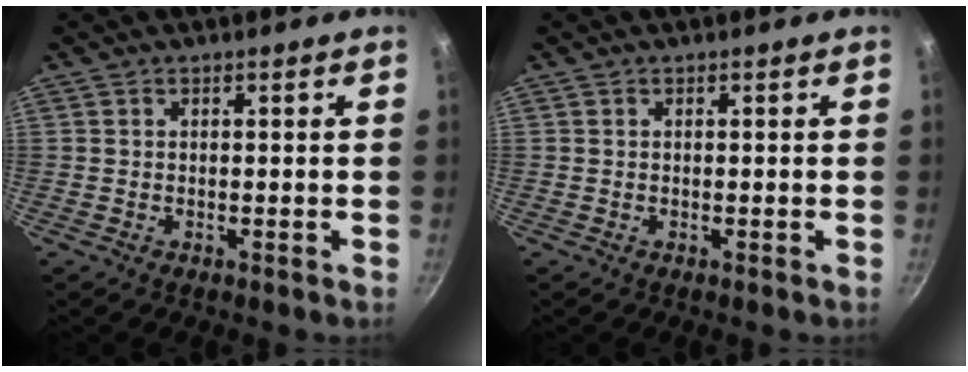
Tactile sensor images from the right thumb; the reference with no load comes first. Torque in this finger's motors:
{"motor_torque": [-0.01, 0.01, 0.00, 0.00, 0.01]}